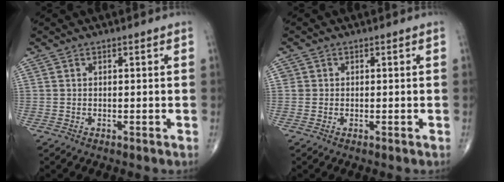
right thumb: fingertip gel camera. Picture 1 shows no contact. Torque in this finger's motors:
{"motor_torque": [0.03, 0.18, 0.20, 0.11, -0.01]}